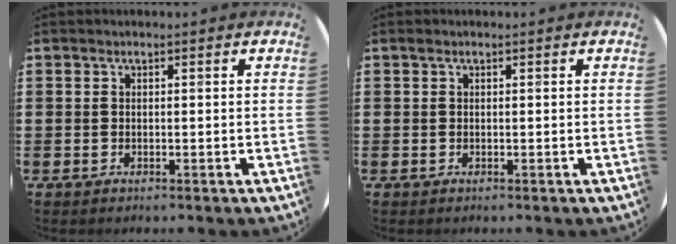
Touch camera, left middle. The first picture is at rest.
{"total": 0.0}